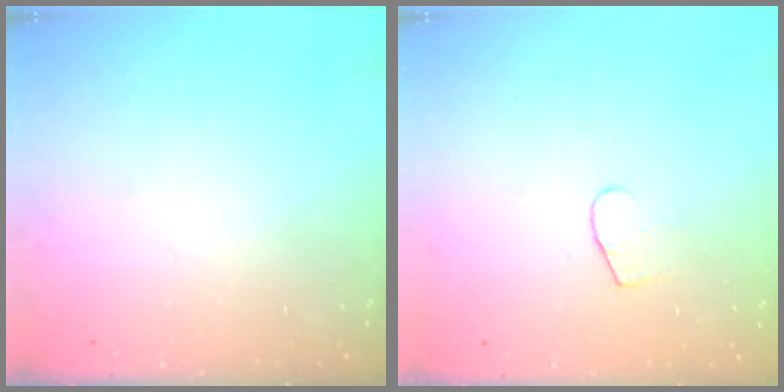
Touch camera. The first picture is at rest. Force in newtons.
{"total": 4.6, "press": 4.6, "slide": 0.4}